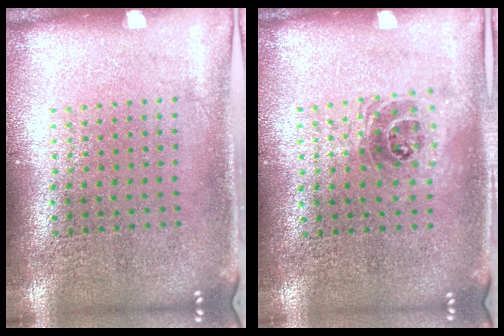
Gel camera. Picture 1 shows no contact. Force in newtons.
{"total": 1.1, "press": 0.9, "slide": 0.5}